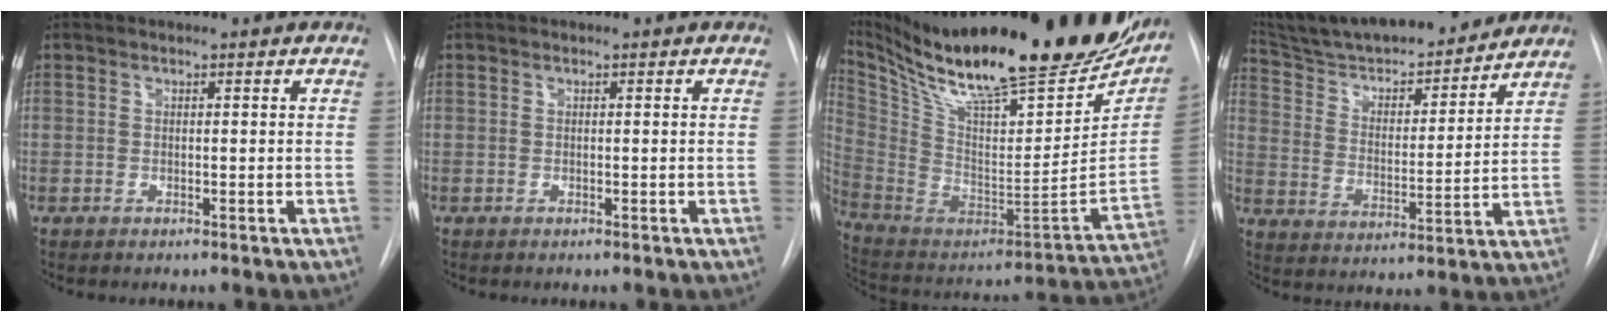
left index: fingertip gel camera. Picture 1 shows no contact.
{"total": 0.0}
{"total": 38.5, "force": [30.1, 8.2, 22.6], "torque": [-0.403, -0.059, 0.447]}
{"total": 21.0, "force": [19.0, 3.4, 8.2], "torque": [-0.137, 0.007, 0.296]}